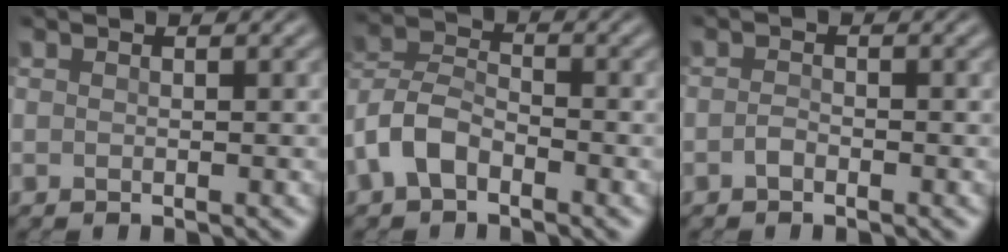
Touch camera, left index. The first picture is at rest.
{"total": 4.2, "force": [-2.2, 2.5, 2.5], "torque": [-0.057, 0.011, -0.056]}
{"total": 0.6, "force": [-0.4, 0.3, 0.4], "torque": [-0.008, 0.005, -0.010]}